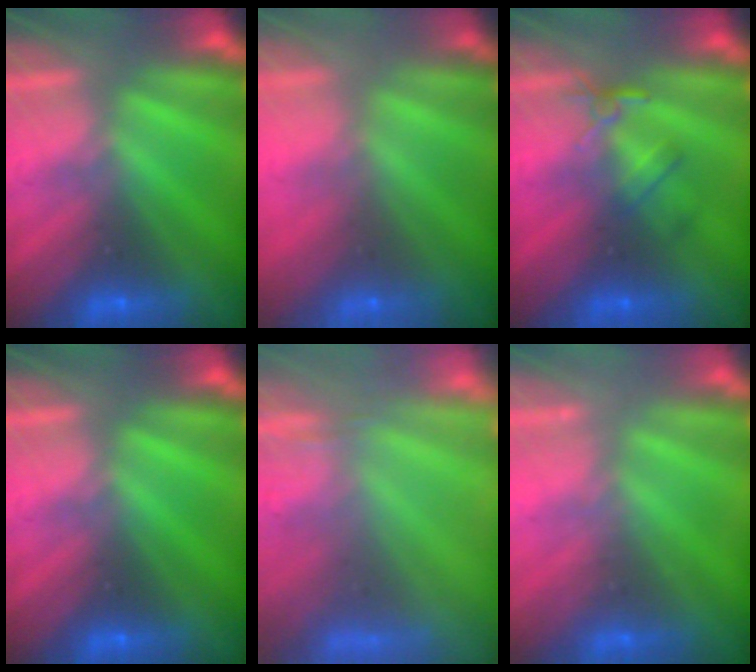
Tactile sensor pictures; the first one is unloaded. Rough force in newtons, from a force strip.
{"total": 8.4}
{"total": 2.4}
{"total": 0.0}
{"total": 8.0}
{"total": 2.4}